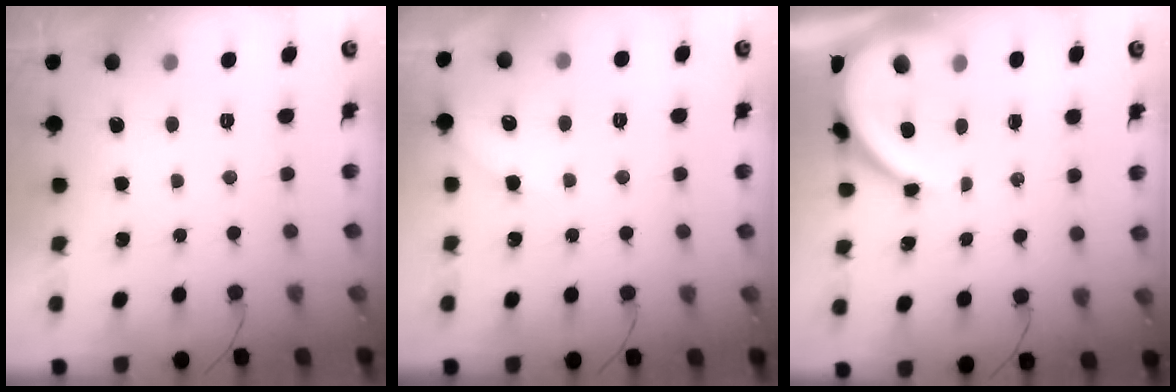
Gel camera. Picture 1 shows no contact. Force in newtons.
{"total": 3.3, "press": 3.2, "slide": 0.5}
{"total": 9.3, "press": 9.3, "slide": 0.9}